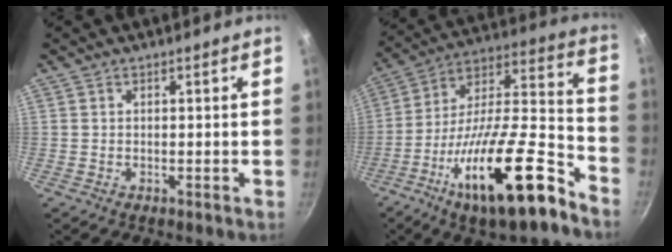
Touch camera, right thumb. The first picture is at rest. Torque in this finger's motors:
{"motor_torque": [3.26, 1.75, 2.13, -0.65, 0.72]}